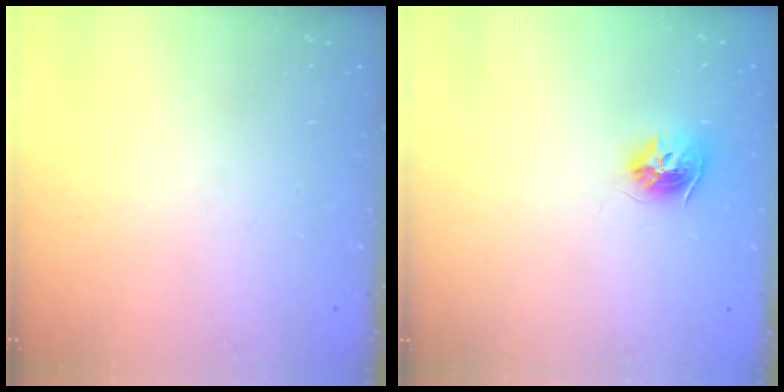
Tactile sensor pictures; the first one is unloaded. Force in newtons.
{"total": 9.5, "press": 9.5, "slide": 0.4}